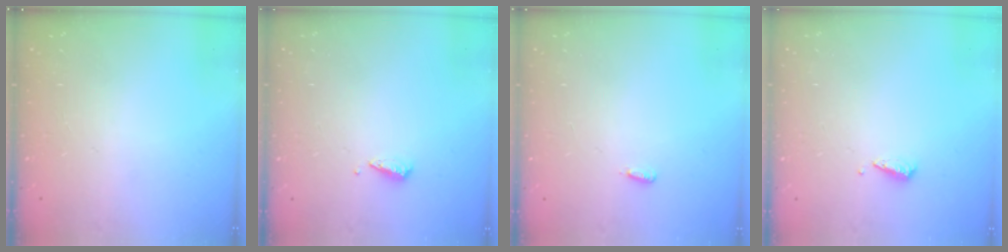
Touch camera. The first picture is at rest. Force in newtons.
{"total": 2.9, "press": 2.9, "slide": 0.4}
{"total": 2.7, "press": 2.6, "slide": 0.9}
{"total": 2.9, "press": 2.9, "slide": 0.4}